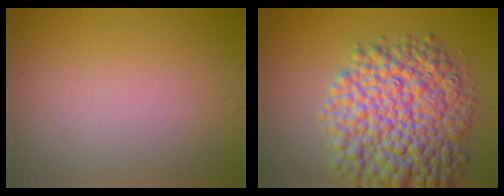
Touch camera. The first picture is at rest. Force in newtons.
{"total": 11.5, "press": 11.5, "slide": 0.3}